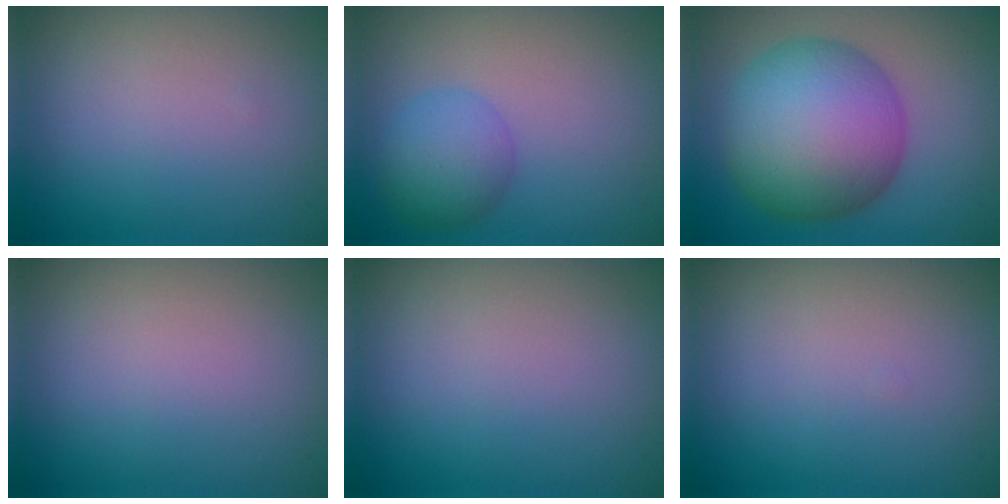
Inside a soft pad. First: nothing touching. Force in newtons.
{"total": 3.8, "press": 3.8, "slide": 0.2}
{"total": 11.7, "press": 11.7, "slide": 0.1}
{"total": 0.0}
{"total": 0.0}
{"total": 0.0}